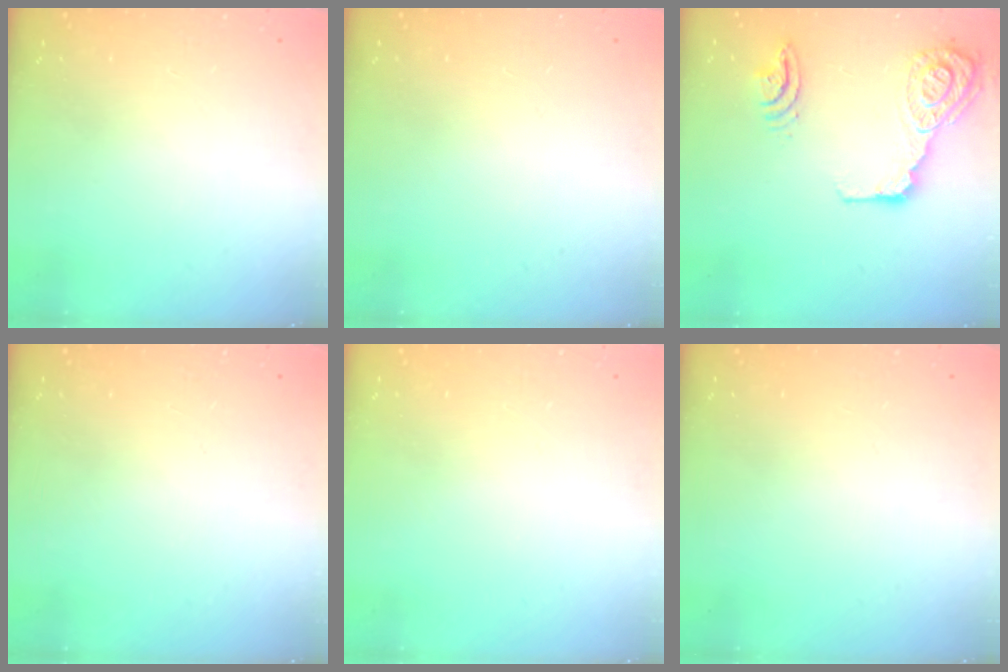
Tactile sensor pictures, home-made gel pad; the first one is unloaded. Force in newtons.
{"total": 0.0}
{"total": 17.9, "press": 17.6, "slide": 3.7}
{"total": 0.0}
{"total": 0.0}
{"total": 0.0}